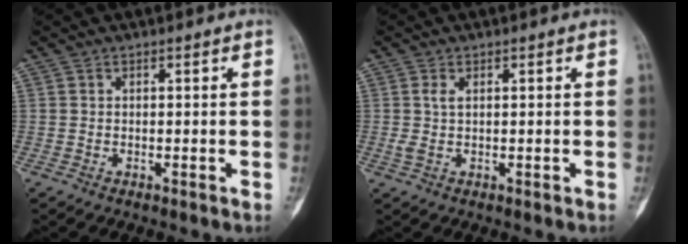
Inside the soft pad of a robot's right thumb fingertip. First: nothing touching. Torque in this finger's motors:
{"motor_torque": [0.26, 0.32, 0.32, 0.12, 0.07]}